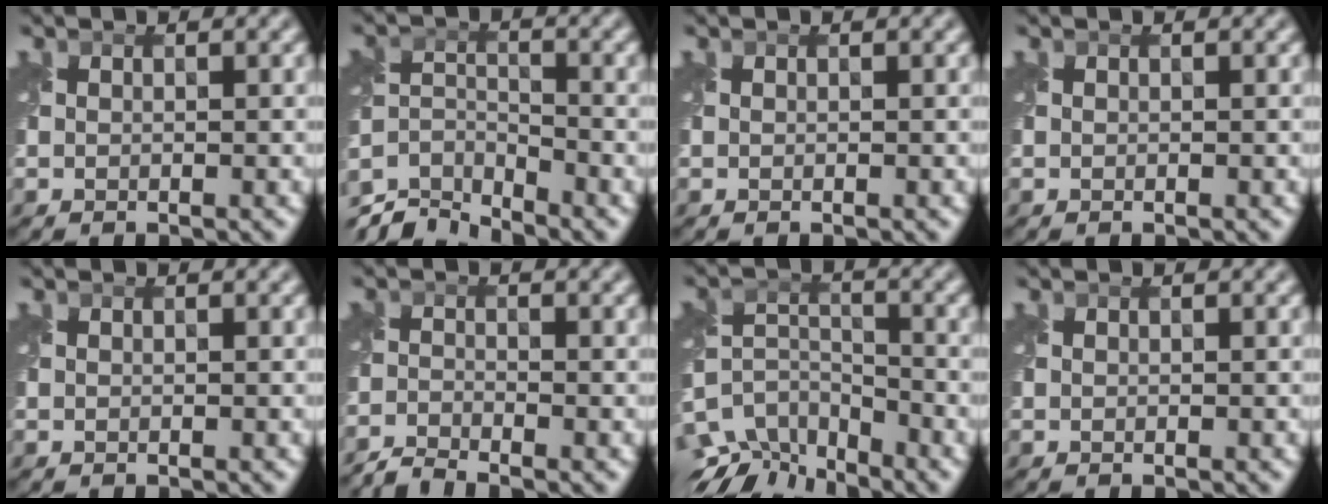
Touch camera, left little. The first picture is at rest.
{"total": 5.5, "force": [-5.0, 1.5, 1.7], "torque": [-0.032, -0.010, -0.100]}
{"total": 0.0}
{"total": 0.0}
{"total": 0.0}
{"total": 2.6, "force": [-2.6, 0.1, 0.4], "torque": [-0.009, -0.007, -0.063]}
{"total": 7.5, "force": [-6.0, 3.5, 2.7], "torque": [-0.042, -0.007, -0.106]}
{"total": 0.0}